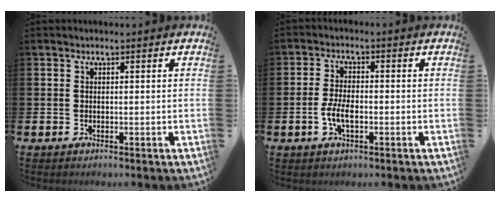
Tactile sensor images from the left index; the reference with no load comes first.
{"total": 3.8, "force": [-0.9, 1.7, 3.2], "torque": [-0.062, 0.002, -0.019]}